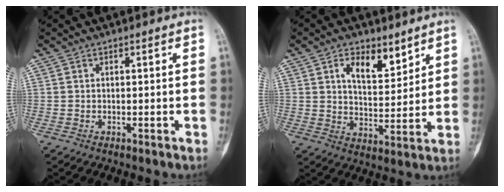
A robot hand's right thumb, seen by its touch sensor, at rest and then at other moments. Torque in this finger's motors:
{"motor_torque": [0.04, 0.36, 0.30, -0.02, 0.04]}